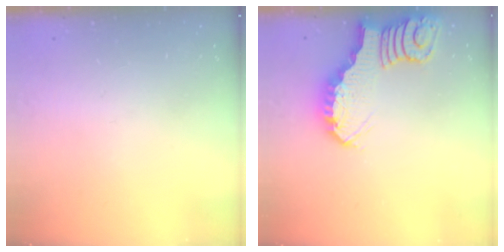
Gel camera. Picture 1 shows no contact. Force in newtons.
{"total": 2.8, "press": 2.8, "slide": 0.4}